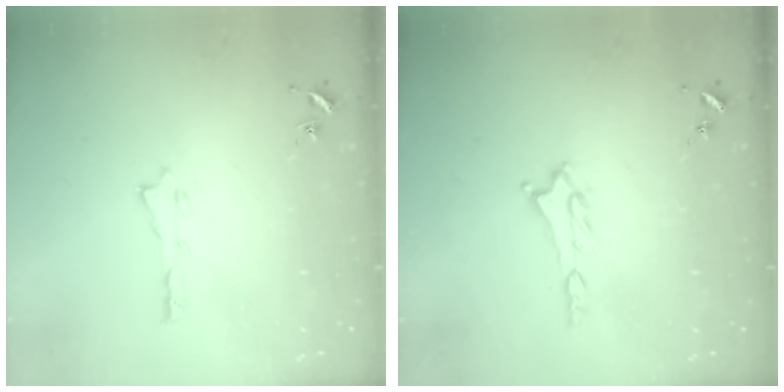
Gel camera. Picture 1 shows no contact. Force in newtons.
{"total": 1.2, "press": 1.2, "slide": 0.2}